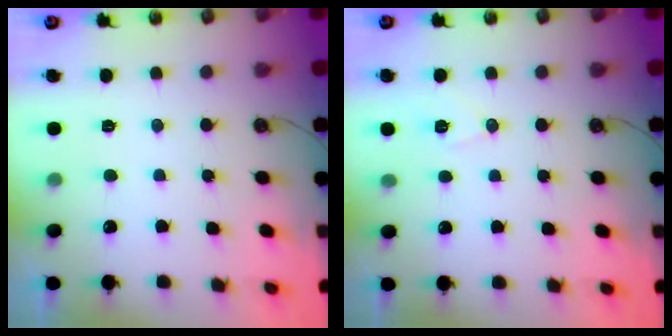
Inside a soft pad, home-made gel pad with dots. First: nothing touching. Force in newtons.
{"total": 6.4, "press": 6.0, "slide": 2.2}